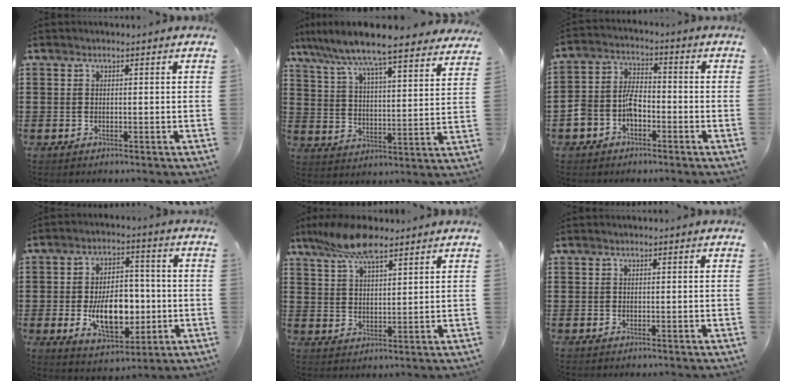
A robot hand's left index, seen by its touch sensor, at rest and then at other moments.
{"total": 7.9, "force": [7.2, 0.0, 3.3], "torque": [-0.096, -0.047, 0.119]}
{"total": 5.2, "force": [-2.7, 3.3, 2.9], "torque": [-0.074, 0.010, -0.057]}
{"total": 10.6, "force": [-1.8, 6.5, 8.2], "torque": [-0.138, 0.003, -0.032]}
{"total": 8.6, "force": [6.4, 2.4, 5.3], "torque": [-0.117, -0.002, 0.118]}
{"total": 0.0}